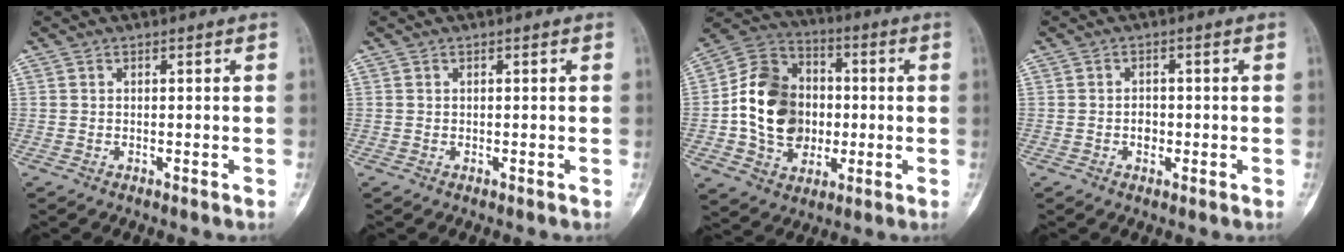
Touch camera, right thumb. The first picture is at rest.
{"total": 0.0}
{"total": 17.7, "force": [-0.9, 14.1, 10.7], "torque": [-0.154, 0.025, -0.016]}
{"total": 2.0, "force": [-0.5, 1.6, 1.0], "torque": [-0.007, 0.006, -0.011]}